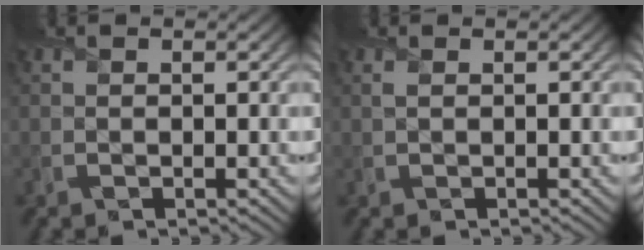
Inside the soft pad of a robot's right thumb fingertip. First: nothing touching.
{"total": 0.6, "force": [0.3, 0.1, 0.4], "torque": [-0.016, 0.003, 0.007]}